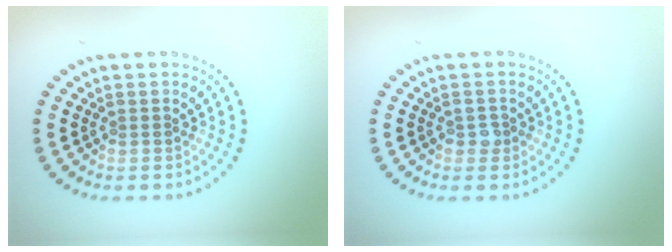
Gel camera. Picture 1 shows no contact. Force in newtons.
{"total": 1.1, "press": 1.1, "slide": 0.1}